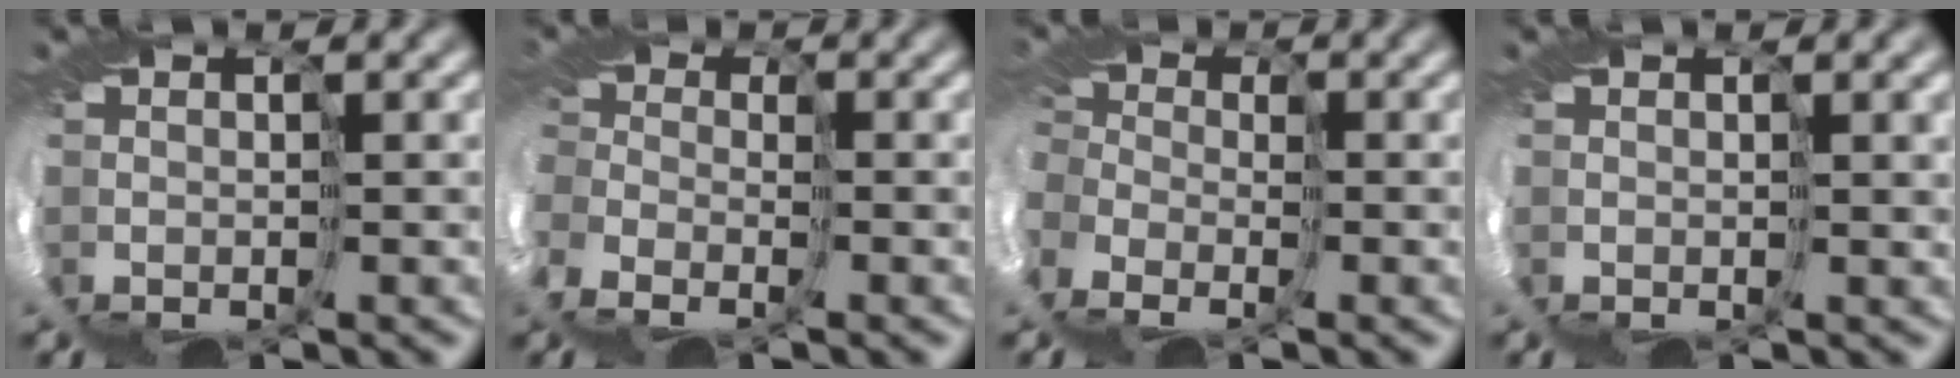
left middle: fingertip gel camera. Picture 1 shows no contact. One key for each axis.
{"total": 5.5, "fx": -3.7, "fy": 3.5, "fz": 2.1, "tx": -0.052, "ty": -0.022, "tz": -0.059}
{"total": 8.8, "fx": -5.2, "fy": 6.0, "fz": 3.8, "tx": -0.097, "ty": -0.027, "tz": -0.078}
{"total": 2.2, "fx": 1.0, "fy": 0.4, "fz": 1.9, "tx": -0.033, "ty": 0.003, "tz": 0.011}